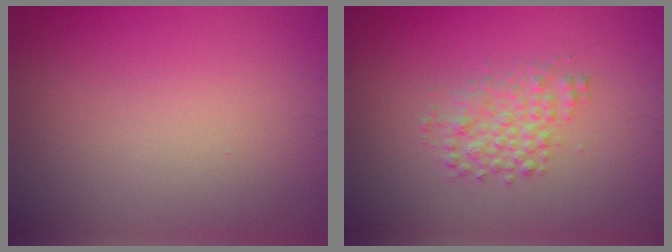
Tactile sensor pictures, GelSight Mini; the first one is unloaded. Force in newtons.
{"total": 2.6, "press": 2.6, "slide": 0.0}